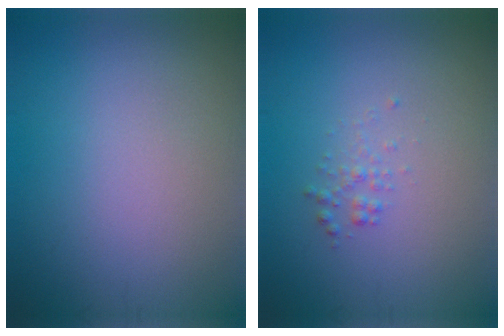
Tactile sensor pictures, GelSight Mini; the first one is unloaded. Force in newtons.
{"total": 1.0, "press": 1.0, "slide": 0.0}